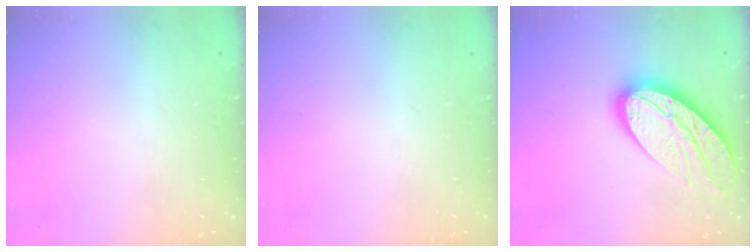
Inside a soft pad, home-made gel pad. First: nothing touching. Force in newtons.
{"total": 0.0}
{"total": 16.4, "press": 16.3, "slide": 1.1}